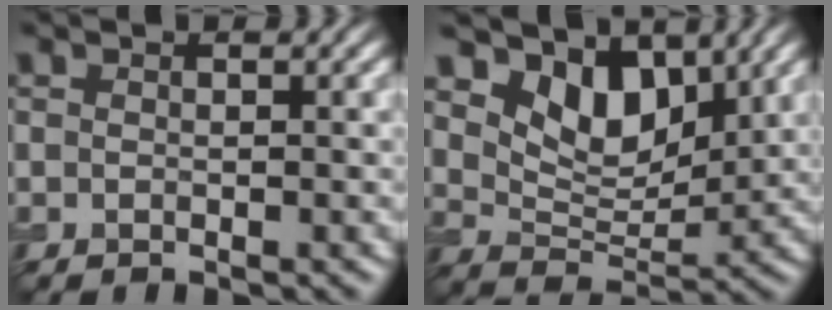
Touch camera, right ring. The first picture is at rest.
{"total": 5.8, "force": [4.0, 3.2, 2.8], "torque": [-0.051, -0.008, 0.058]}